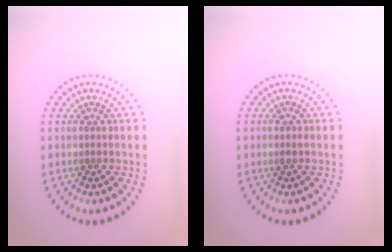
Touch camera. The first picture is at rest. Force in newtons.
{"total": 0.8, "press": 0.8, "slide": 0.2}